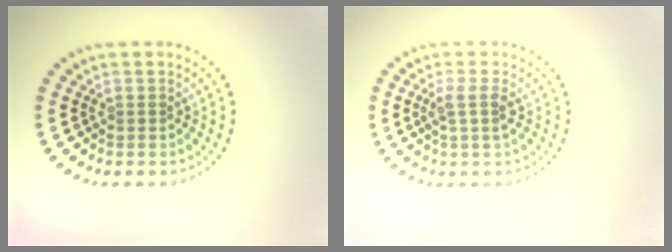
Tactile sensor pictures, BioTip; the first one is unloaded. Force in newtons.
{"total": 1.9, "press": 1.5, "slide": 1.2}